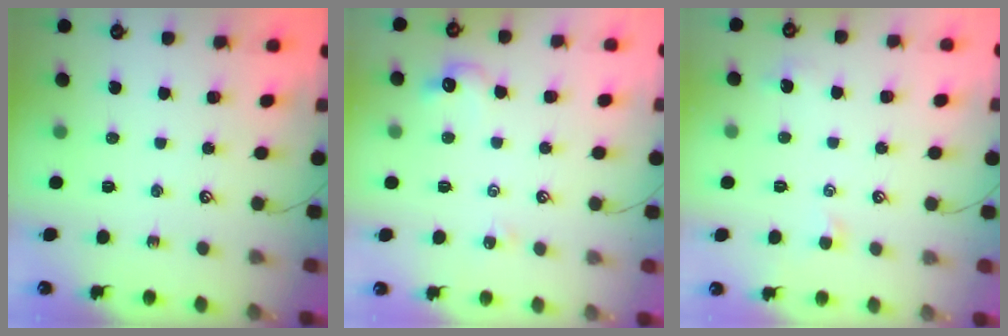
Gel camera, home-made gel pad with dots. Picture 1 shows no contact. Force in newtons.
{"total": 3.1, "press": 3.1, "slide": 0.7}
{"total": 0.0}